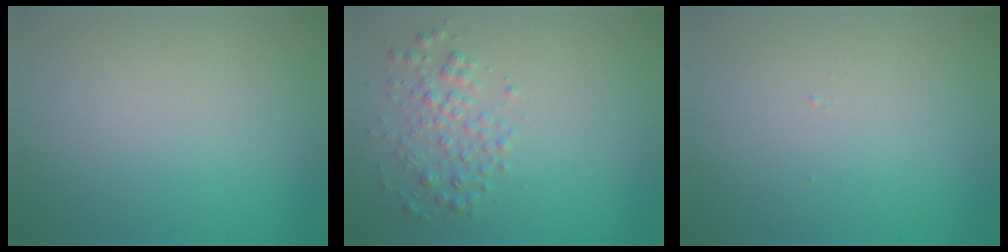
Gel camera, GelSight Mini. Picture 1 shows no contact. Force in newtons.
{"total": 2.4, "press": 2.4, "slide": 0.1}
{"total": 0.0}